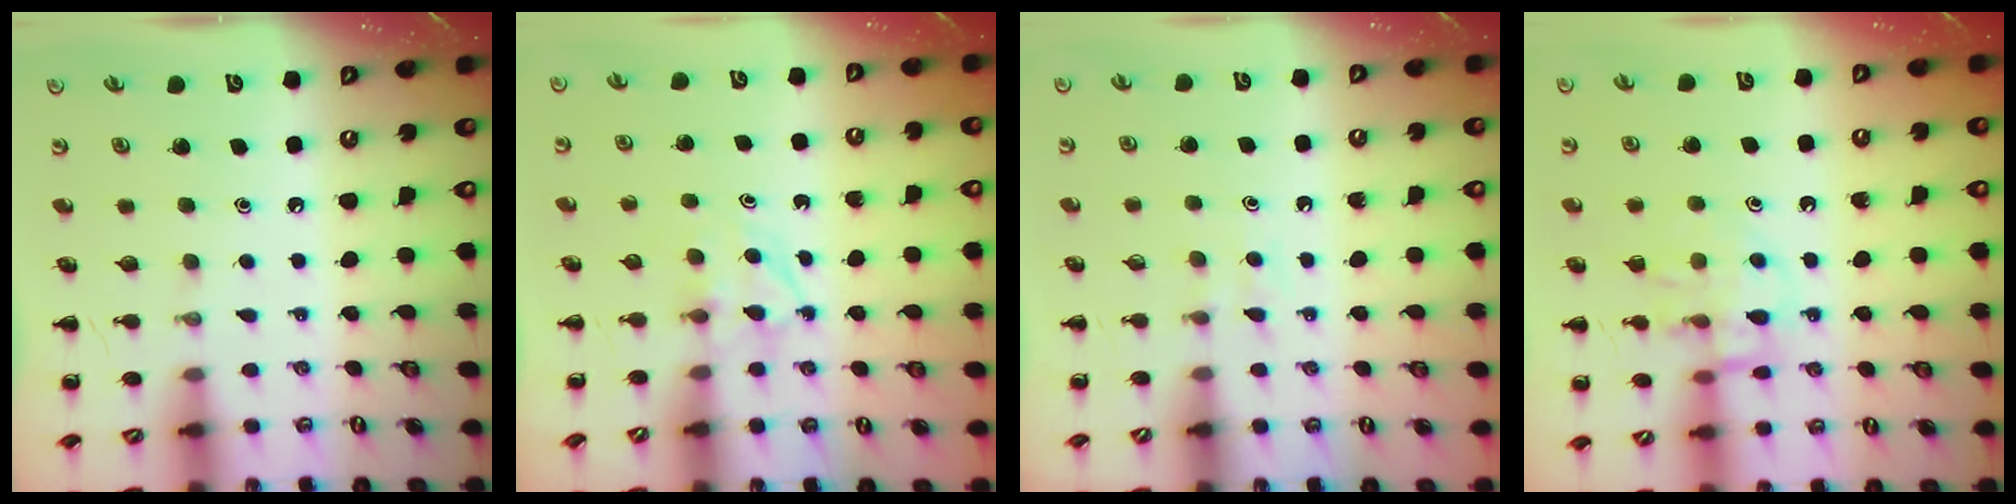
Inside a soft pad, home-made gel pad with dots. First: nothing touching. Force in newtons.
{"total": 3.3, "press": 3.1, "slide": 1.3}
{"total": 3.3, "press": 3.1, "slide": 1.1}
{"total": 12.0, "press": 12.0, "slide": 1.0}